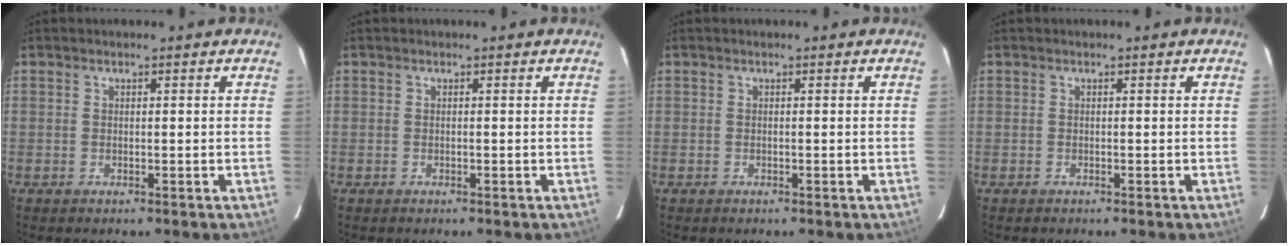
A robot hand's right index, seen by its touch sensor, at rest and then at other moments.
{"total": 0.0}
{"total": 0.0}
{"total": 0.0}